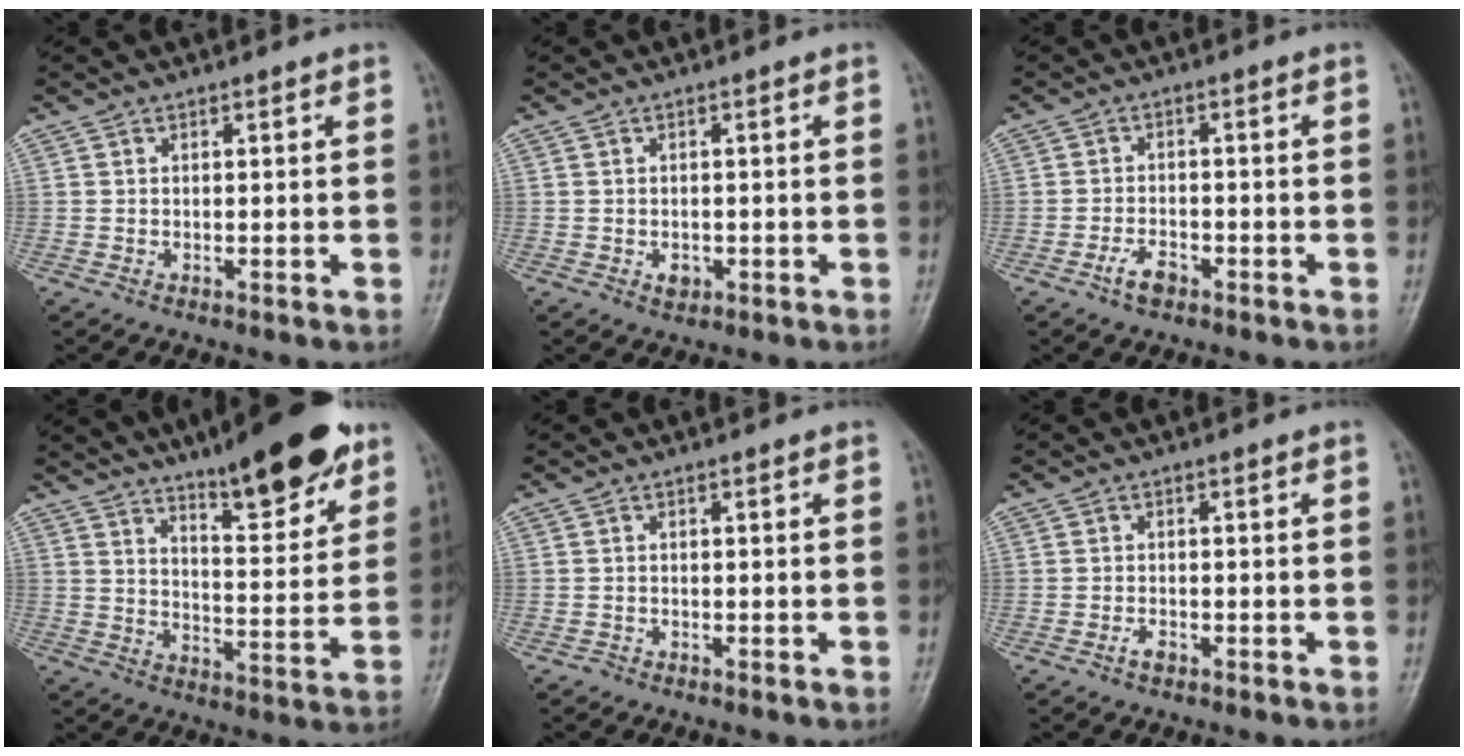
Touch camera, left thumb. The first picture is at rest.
{"total": 2.2, "force": [-0.8, 1.7, 1.2], "torque": [-0.009, 0.004, -0.009]}
{"total": 3.7, "force": [-2.3, 1.8, 2.2], "torque": [-0.040, 0.017, -0.042]}
{"total": 15.6, "force": [10.8, 4.1, 10.6], "torque": [-0.122, -0.059, 0.165]}
{"total": 0.9, "force": [-0.6, 0.6, 0.0], "torque": [0.001, 0.001, -0.018]}
{"total": 1.8, "force": [-1.1, 0.9, 1.0], "torque": [-0.020, 0.008, -0.021]}